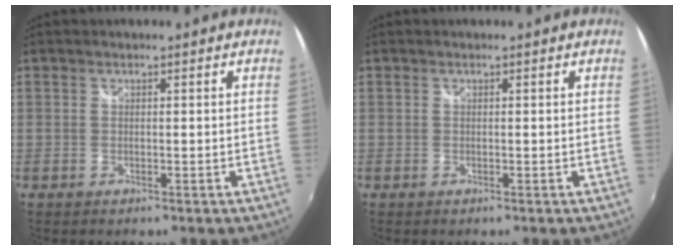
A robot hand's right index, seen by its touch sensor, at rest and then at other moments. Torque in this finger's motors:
{"motor_torque": [-0.01, 0.01, 0.00, 0.01]}